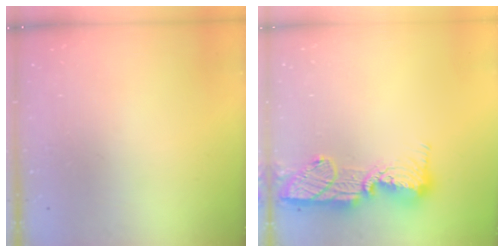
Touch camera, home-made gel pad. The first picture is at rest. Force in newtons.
{"total": 16.3, "press": 16.3, "slide": 1.3}